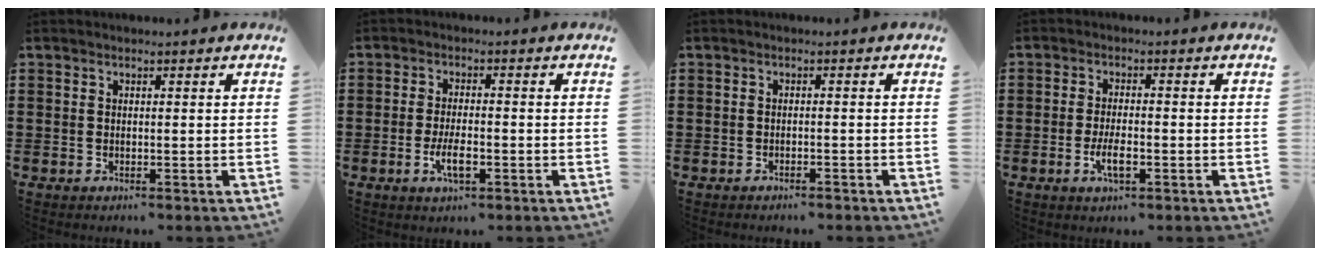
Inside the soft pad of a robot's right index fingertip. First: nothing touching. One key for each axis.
{"total": 4.4, "fx": -1.8, "fy": 1.3, "fz": 3.8, "tx": -0.077, "ty": -0.002, "tz": -0.034}
{"total": 1.0, "fx": -1.0, "fy": 0.0, "fz": 0.3, "tx": -0.009, "ty": -0.001, "tz": -0.019}
{"total": 4.1, "fx": -1.6, "fy": 1.2, "fz": 3.6, "tx": -0.073, "ty": -0.003, "tz": -0.031}